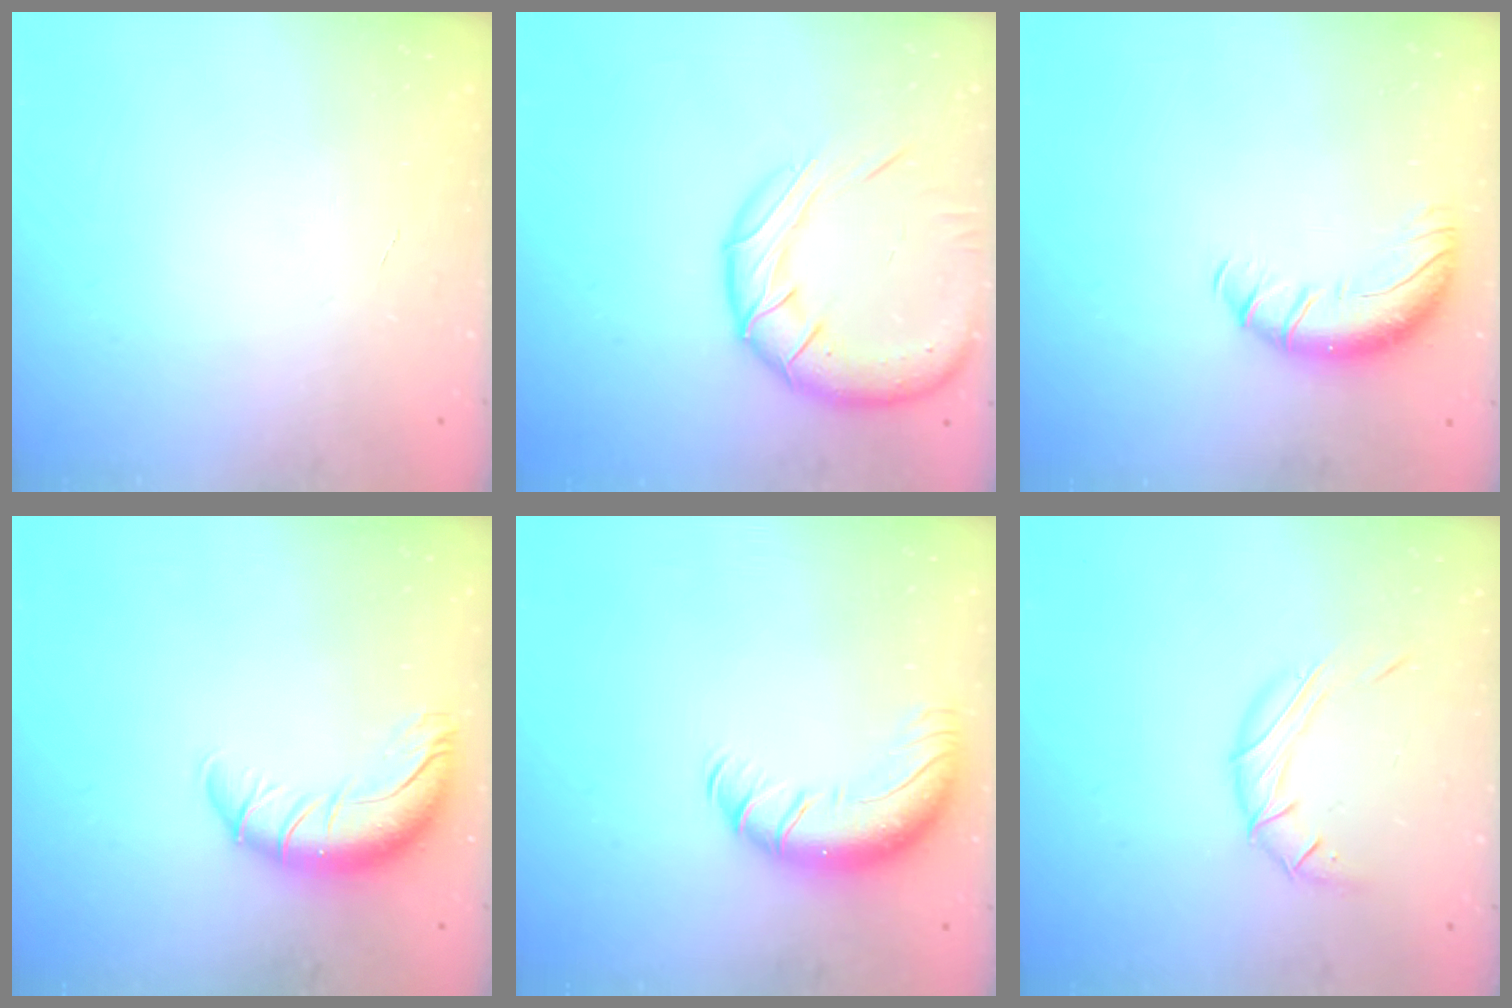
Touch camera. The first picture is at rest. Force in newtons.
{"total": 15.2, "press": 15.0, "slide": 2.2}
{"total": 10.1, "press": 9.9, "slide": 1.9}
{"total": 11.6, "press": 11.2, "slide": 3.0}
{"total": 11.8, "press": 11.4, "slide": 3.0}
{"total": 8.3, "press": 8.3, "slide": 0.1}